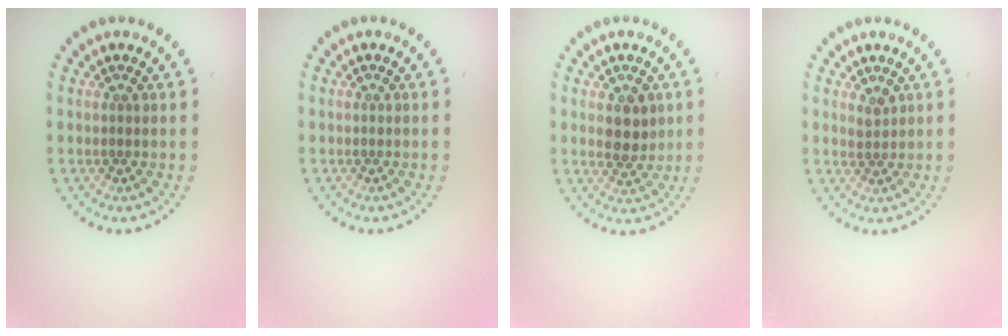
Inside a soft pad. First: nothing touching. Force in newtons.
{"total": 0.0}
{"total": 3.0, "press": 2.9, "slide": 0.7}
{"total": 1.1, "press": 0.9, "slide": 0.5}